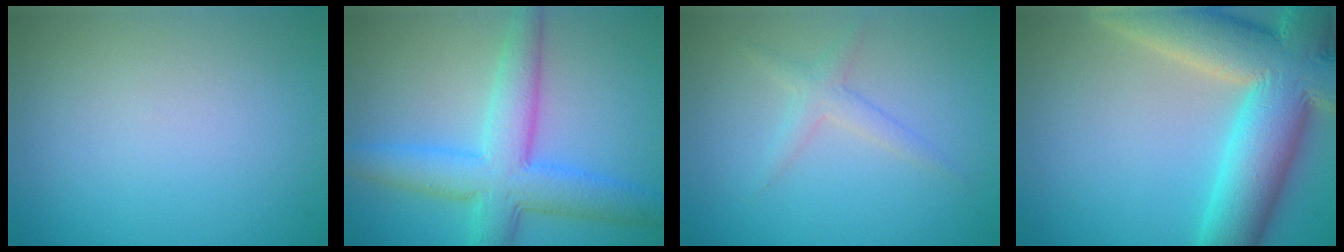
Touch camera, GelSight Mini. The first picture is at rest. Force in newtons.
{"total": 7.0, "press": 7.0, "slide": 0.1}
{"total": 1.8, "press": 1.8, "slide": 0.1}
{"total": 13.4, "press": 13.3, "slide": 1.1}